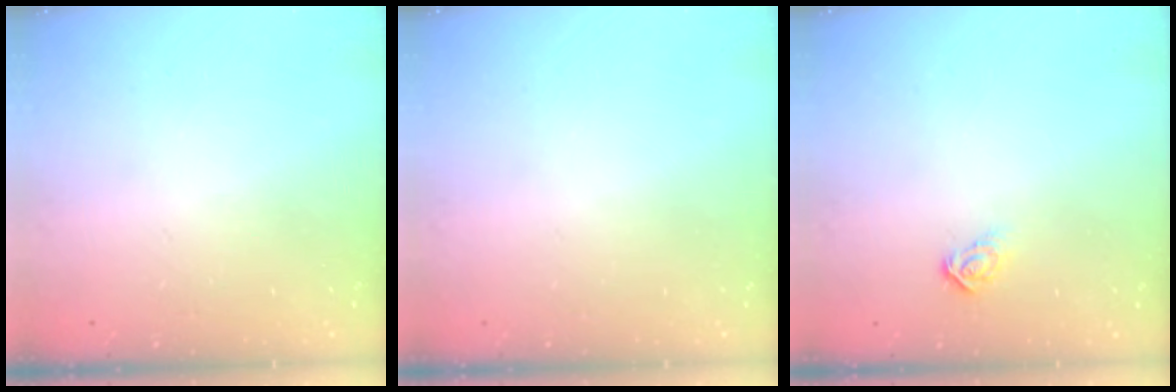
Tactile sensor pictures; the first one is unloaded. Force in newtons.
{"total": 0.0}
{"total": 5.0, "press": 5.0, "slide": 0.2}